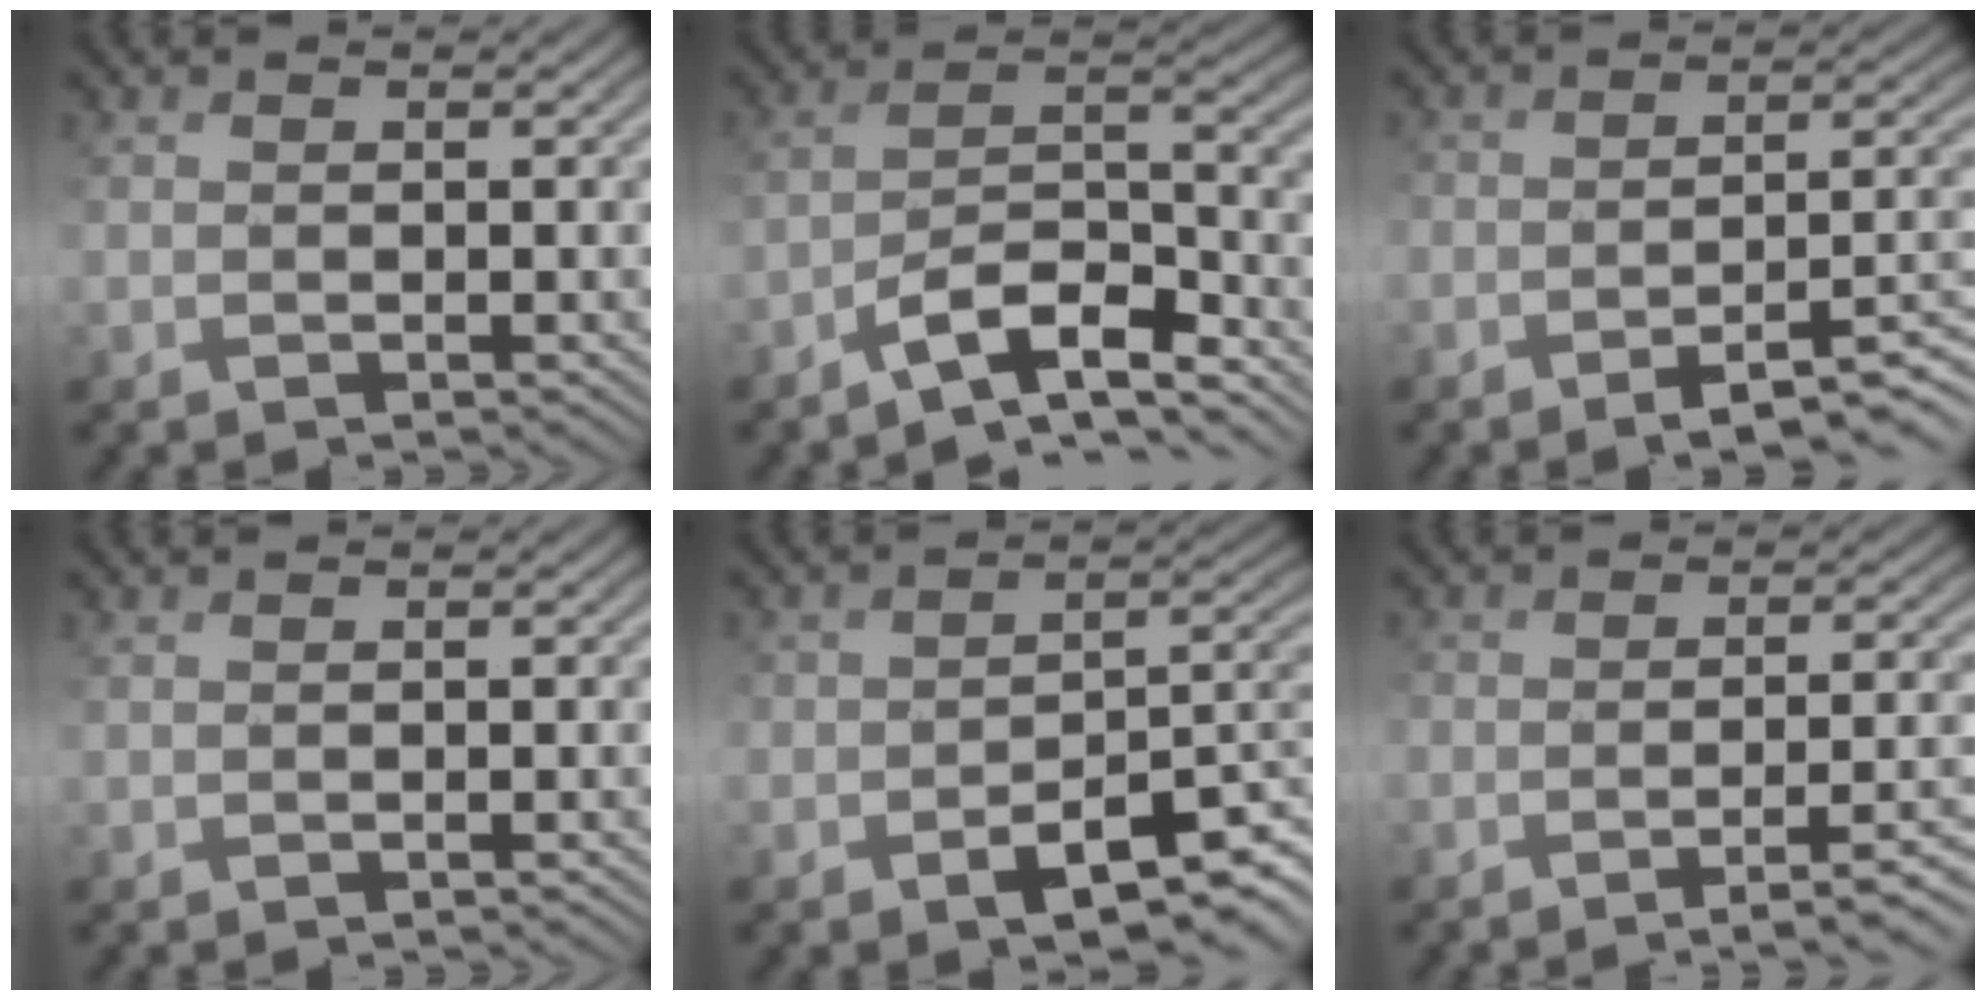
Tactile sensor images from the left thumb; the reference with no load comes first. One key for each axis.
{"total": 9.2, "fx": -7.3, "fy": 2.0, "fz": 5.2, "tx": -0.082, "ty": 0.010, "tz": -0.134}
{"total": 6.8, "fx": -4.9, "fy": 1.9, "fz": 4.3, "tx": -0.055, "ty": -0.003, "tz": -0.073}
{"total": 0.7, "fx": -0.6, "fy": 0.0, "fz": -0.1, "tx": 0.009, "ty": -0.002, "tz": -0.011}
{"total": 7.8, "fx": -4.6, "fy": 4.0, "fz": 4.9, "tx": -0.057, "ty": -0.021, "tz": -0.075}
{"total": 7.8, "fx": -5.6, "fy": 1.8, "fz": 5.1, "tx": -0.058, "ty": 0.008, "tz": -0.055}